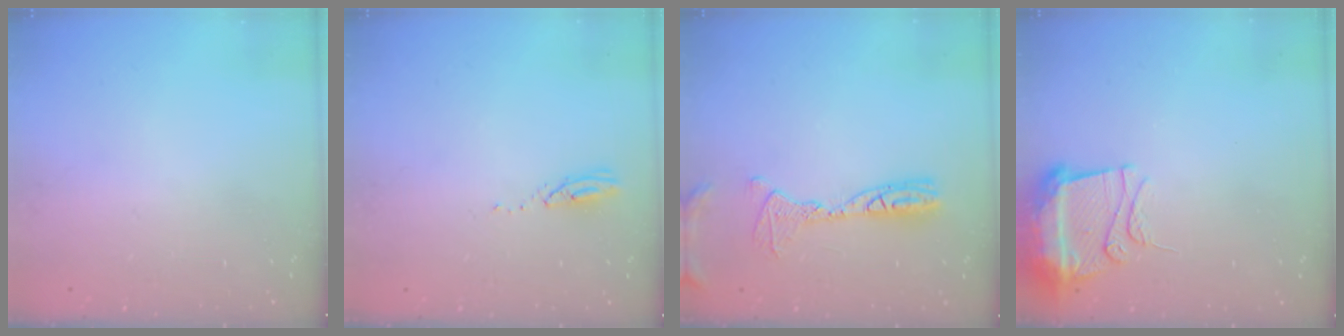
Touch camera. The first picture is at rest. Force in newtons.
{"total": 3.2, "press": 3.2, "slide": 0.2}
{"total": 14.6, "press": 12.8, "slide": 7.1}
{"total": 10.8, "press": 10.7, "slide": 1.1}